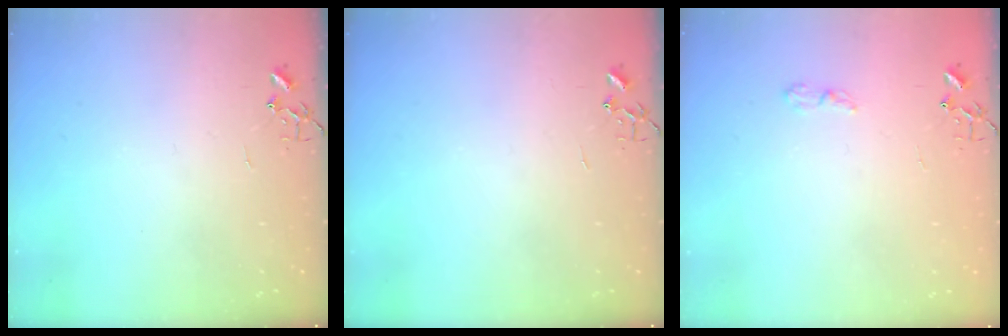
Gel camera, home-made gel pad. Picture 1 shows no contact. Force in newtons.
{"total": 0.0}
{"total": 4.8, "press": 4.8, "slide": 0.5}